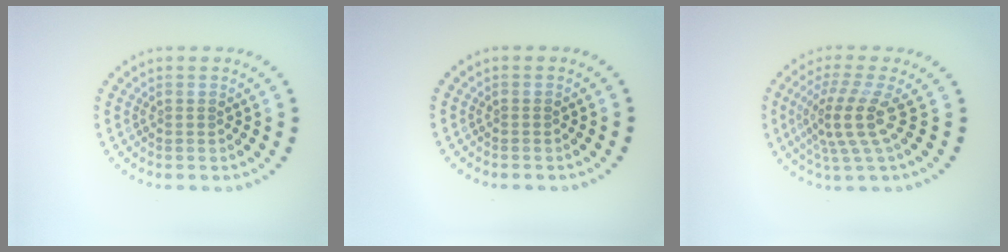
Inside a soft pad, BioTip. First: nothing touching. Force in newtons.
{"total": 0.0}
{"total": 4.0, "press": 2.8, "slide": 2.9}